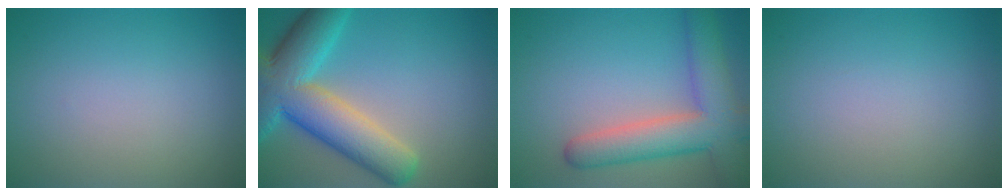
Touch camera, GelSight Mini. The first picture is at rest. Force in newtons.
{"total": 10.4, "press": 10.4, "slide": 0.7}
{"total": 7.4, "press": 7.4, "slide": 0.5}
{"total": 0.0}